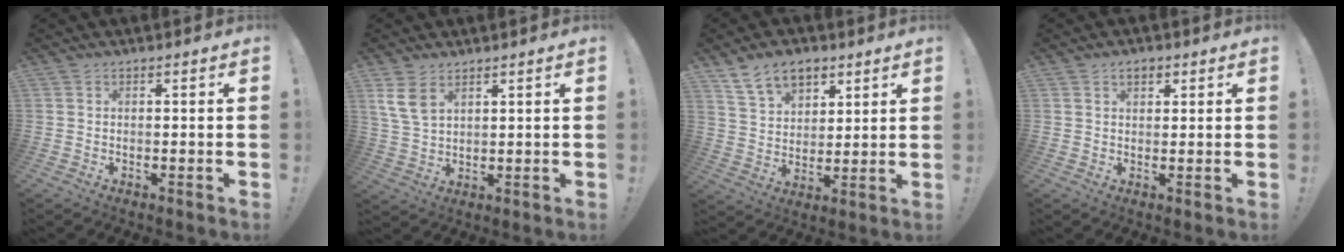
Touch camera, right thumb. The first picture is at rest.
{"total": 7.2, "force": [4.0, 4.1, 4.4], "torque": [-0.075, -0.018, 0.077]}
{"total": 11.2, "force": [6.9, 7.3, 5.0], "torque": [-0.077, -0.031, 0.133]}
{"total": 2.1, "force": [1.1, 1.1, 1.3], "torque": [-0.015, -0.001, 0.018]}